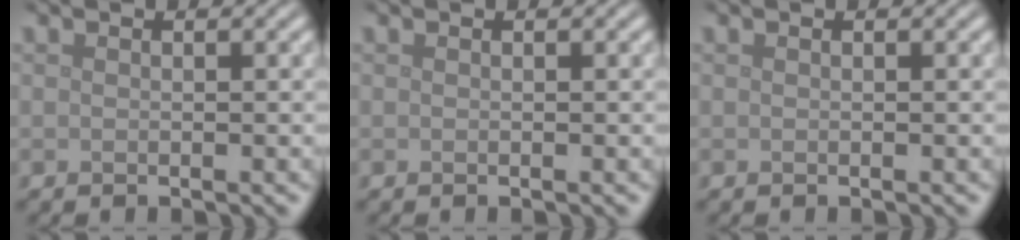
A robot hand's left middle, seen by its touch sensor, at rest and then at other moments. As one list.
[{"total": 0.0}, {"total": 0.0}]